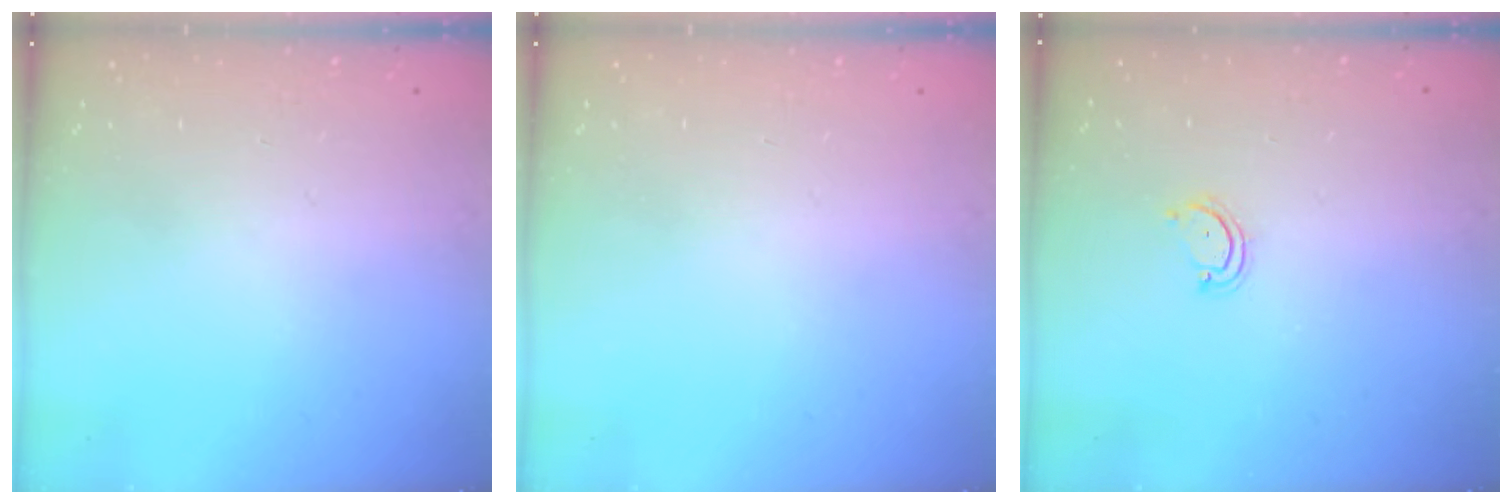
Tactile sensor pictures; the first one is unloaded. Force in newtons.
{"total": 0.0}
{"total": 3.8, "press": 3.8, "slide": 0.2}